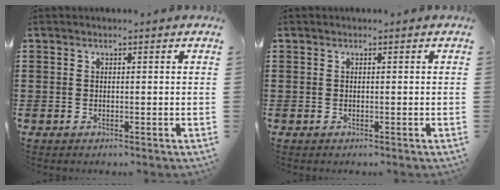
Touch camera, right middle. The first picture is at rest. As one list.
[{"total": 0.0}]